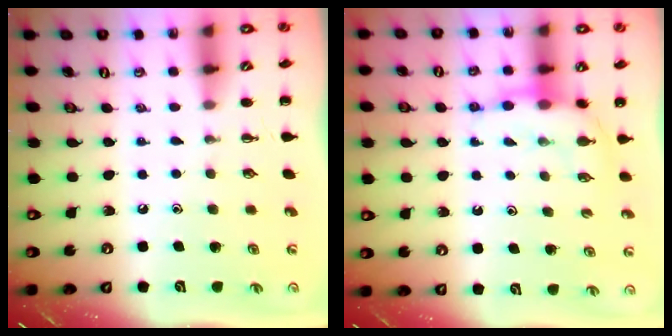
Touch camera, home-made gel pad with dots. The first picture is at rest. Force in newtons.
{"total": 7.3, "press": 7.3, "slide": 0.6}